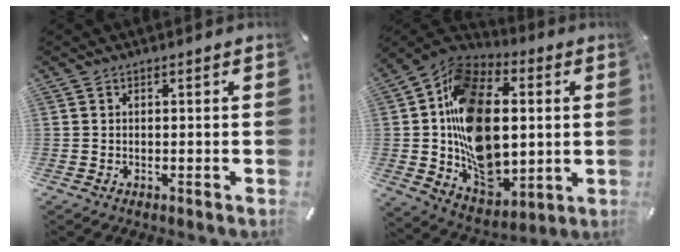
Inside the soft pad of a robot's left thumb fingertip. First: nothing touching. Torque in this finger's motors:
{"motor_torque": [2.47, 2.54, 2.77, 0.00, 0.43]}